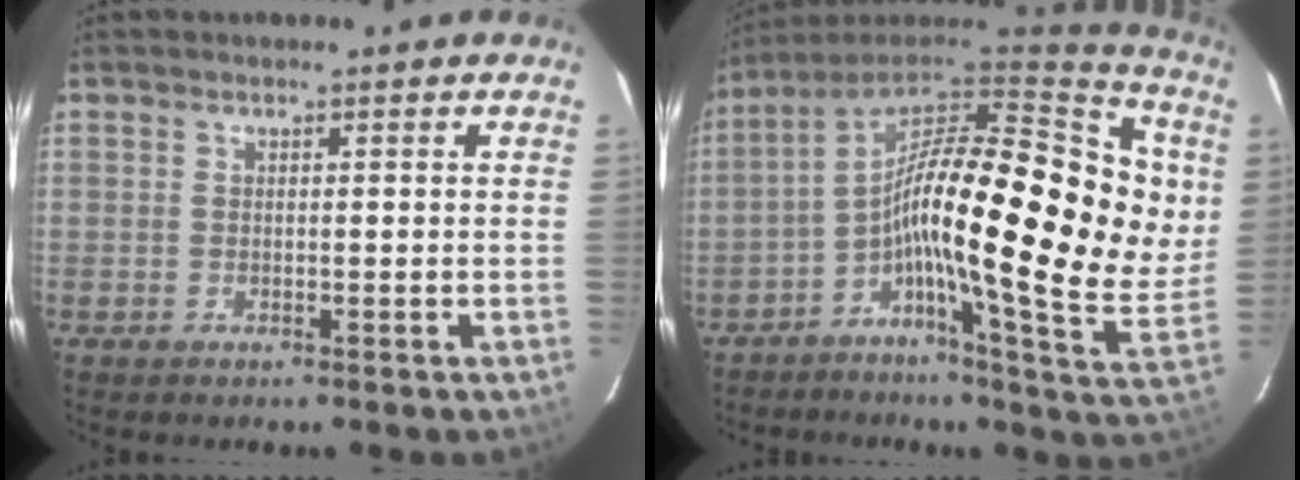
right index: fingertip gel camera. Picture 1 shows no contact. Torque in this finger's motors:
{"motor_torque": [2.14, 0.00, 1.05, 0.21]}